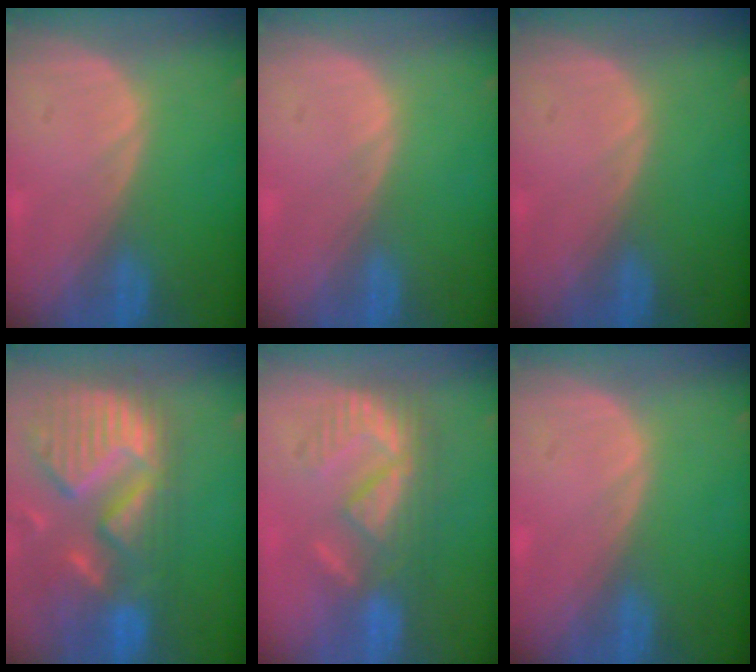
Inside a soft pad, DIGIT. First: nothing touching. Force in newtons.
{"total": 0.0}
{"total": 0.0}
{"total": 14.0, "press": 11.7, "slide": 7.8}
{"total": 8.9, "press": 7.9, "slide": 4.1}
{"total": 0.0}